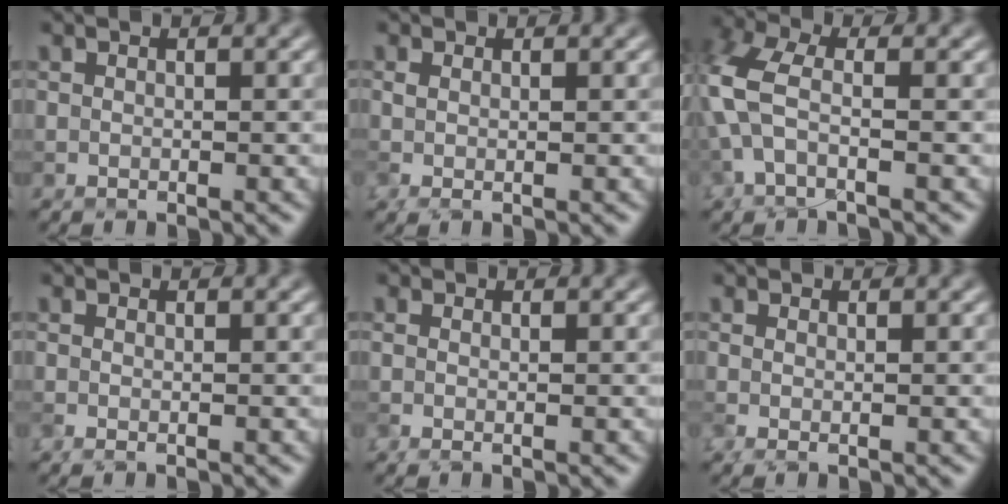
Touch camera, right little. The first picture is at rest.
{"total": 1.0, "force": [0.5, 0.3, 0.8], "torque": [-0.022, -0.001, 0.006]}
{"total": 4.5, "force": [-0.7, 1.8, 4.0], "torque": [-0.114, 0.008, -0.030]}
{"total": 0.9, "force": [-0.4, 0.2, 0.8], "torque": [-0.019, -0.009, -0.014]}
{"total": 1.0, "force": [0.2, 0.2, 0.9], "torque": [-0.024, -0.008, -0.002]}
{"total": 0.9, "force": [0.2, 0.2, 0.8], "torque": [-0.024, -0.007, 0.000]}